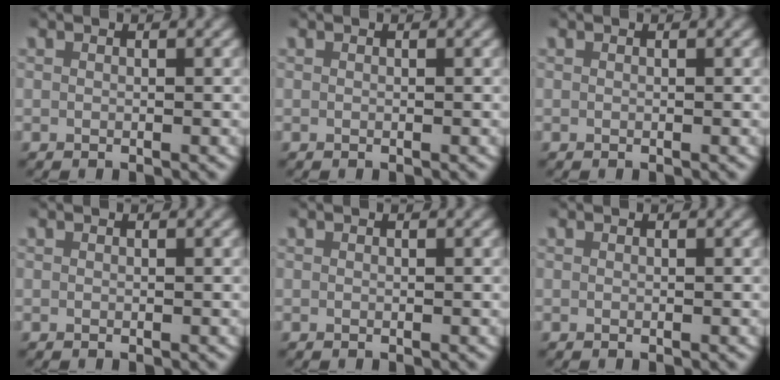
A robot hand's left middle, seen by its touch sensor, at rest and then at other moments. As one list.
[{"total": 0.0}, {"total": 0.0}, {"total": 0.0}, {"total": 0.0}, {"total": 0.0}]